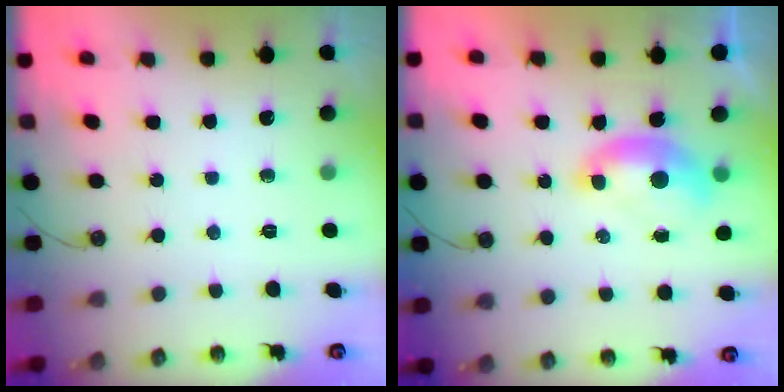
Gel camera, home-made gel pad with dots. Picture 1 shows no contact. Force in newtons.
{"total": 1.8, "press": 1.7, "slide": 0.6}